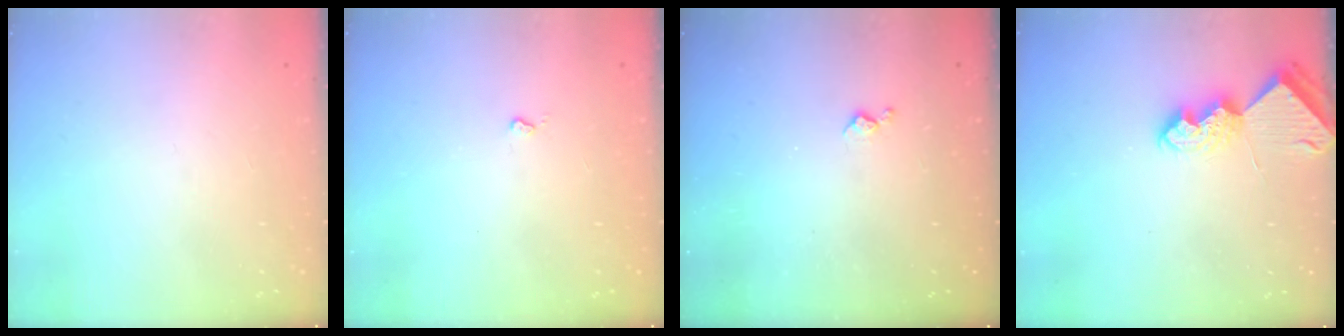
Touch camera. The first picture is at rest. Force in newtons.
{"total": 2.6, "press": 2.6, "slide": 0.4}
{"total": 3.2, "press": 3.1, "slide": 0.6}
{"total": 7.1, "press": 7.0, "slide": 0.4}